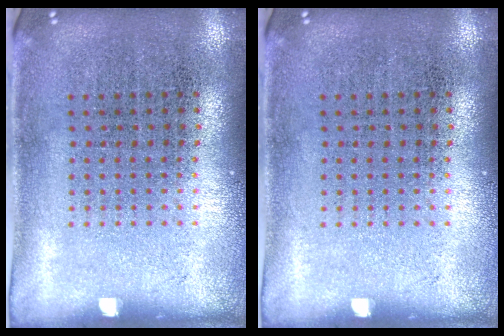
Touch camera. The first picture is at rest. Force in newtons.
{"total": 0.0}